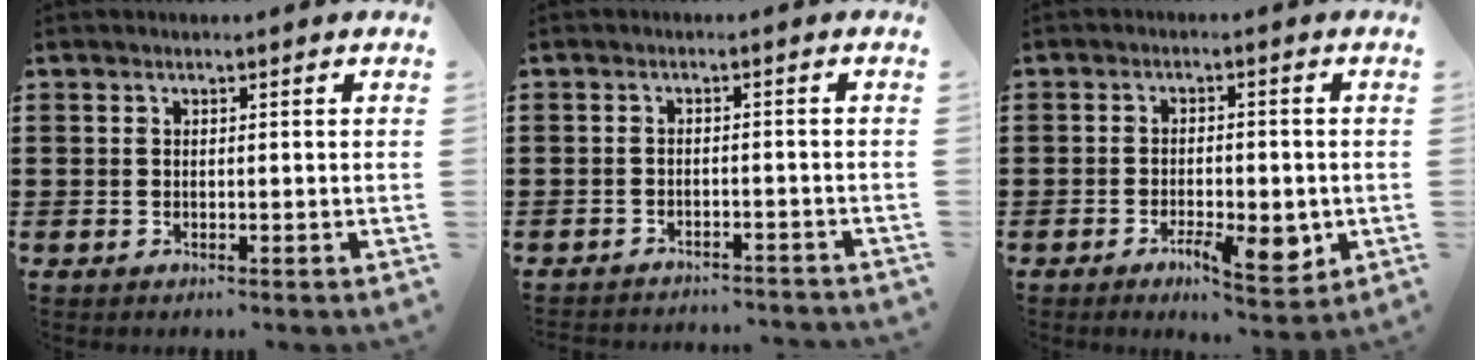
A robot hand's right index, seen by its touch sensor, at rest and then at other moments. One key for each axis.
{"total": 2.2, "fx": -2.2, "fy": 0.0, "fz": 0.1, "tx": -0.008, "ty": -0.001, "tz": -0.046}
{"total": 6.5, "fx": -2.7, "fy": 2.5, "fz": 5.3, "tx": -0.087, "ty": -0.006, "tz": -0.046}